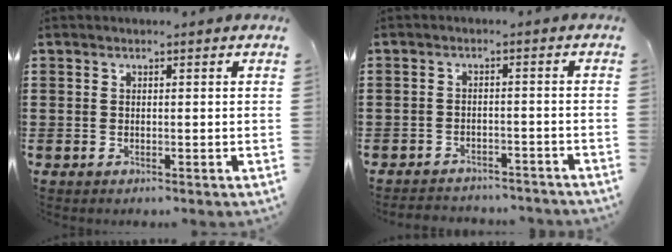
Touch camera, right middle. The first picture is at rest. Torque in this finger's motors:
{"motor_torque": [0.35, -0.32, 0.19, 0.04]}